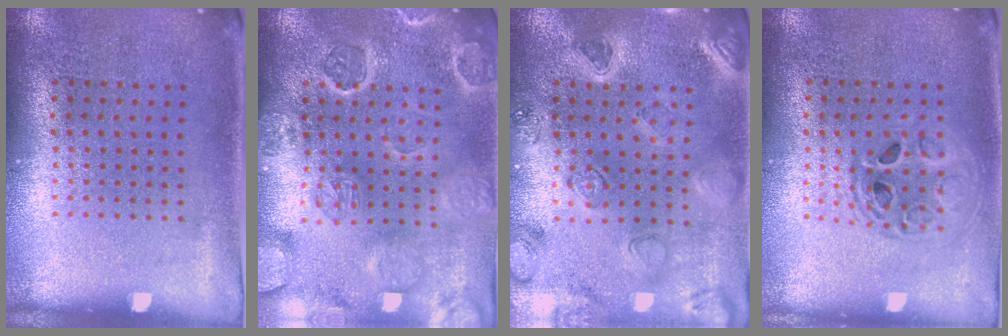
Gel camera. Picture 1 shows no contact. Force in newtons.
{"total": 3.3, "press": 3.1, "slide": 1.1}
{"total": 2.2, "press": 2.2, "slide": 0.4}
{"total": 1.4, "press": 1.2, "slide": 0.6}